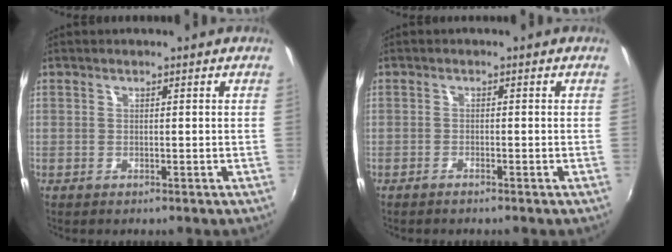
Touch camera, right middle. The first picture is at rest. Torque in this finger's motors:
{"motor_torque": [-0.35, 0.11, -0.02, 0.00]}